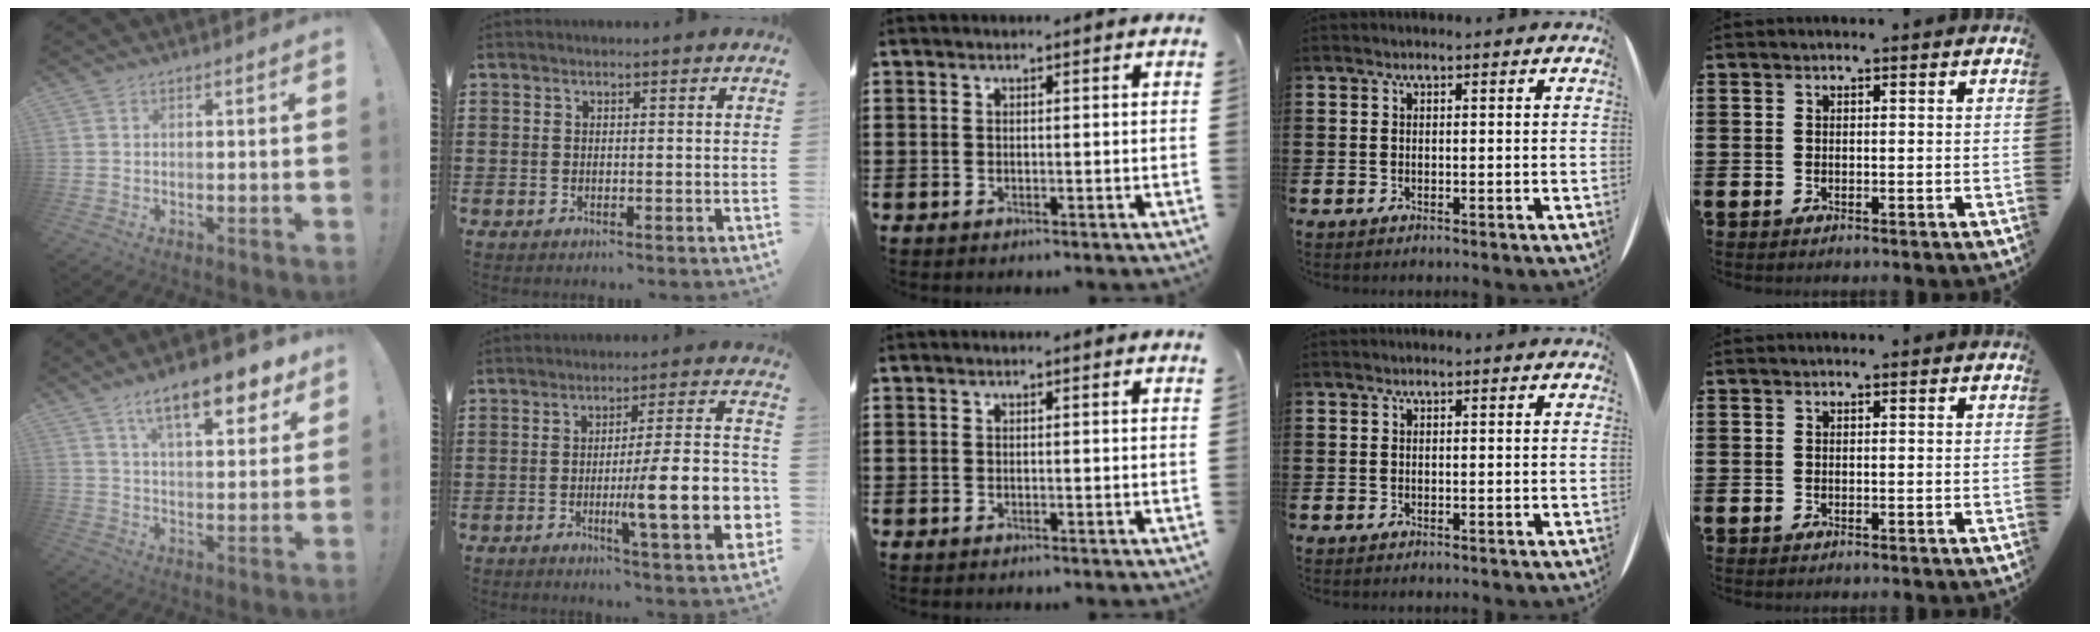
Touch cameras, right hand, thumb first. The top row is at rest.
{"thumb": {"total": 15.3, "force": [9.1, 4.7, 11.3], "torque": [-0.172, -0.047, 0.146]}, "index": {"total": 14.8, "force": [-3.2, 2.6, 14.2], "torque": [-0.219, -0.012, -0.054]}}